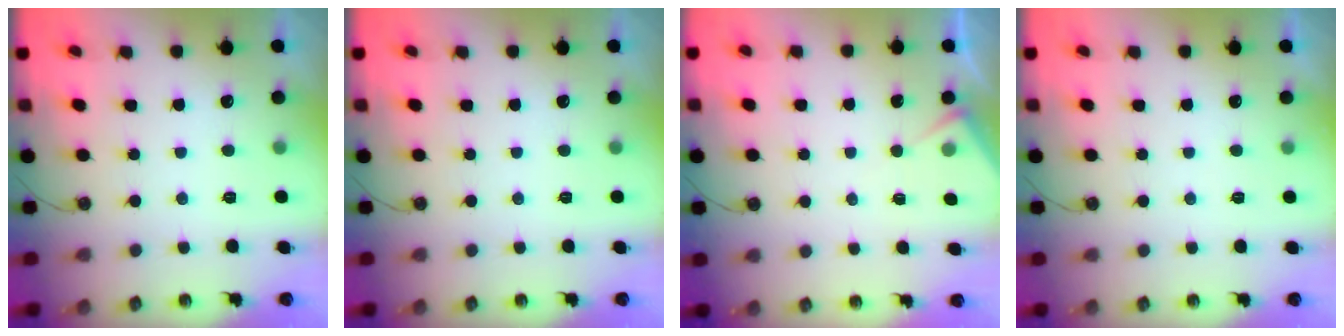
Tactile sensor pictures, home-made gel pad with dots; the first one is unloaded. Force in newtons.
{"total": 0.0}
{"total": 5.1, "press": 5.1, "slide": 0.5}
{"total": 2.7, "press": 2.7, "slide": 0.4}